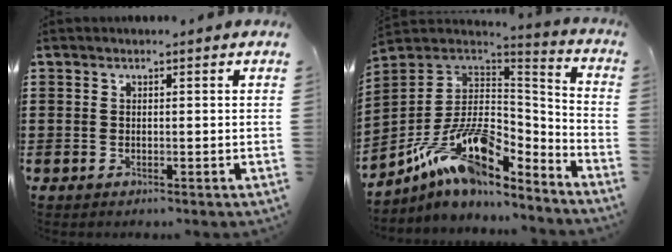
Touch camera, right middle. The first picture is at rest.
{"total": 13.9, "force": [-7.8, 6.3, 9.6], "torque": [-0.191, 0.025, -0.147]}